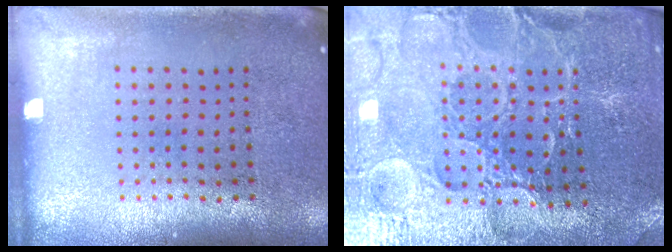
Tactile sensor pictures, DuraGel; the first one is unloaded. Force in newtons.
{"total": 3.5, "press": 3.4, "slide": 0.6}